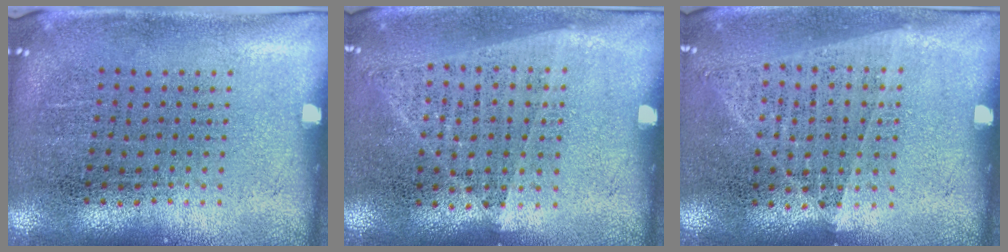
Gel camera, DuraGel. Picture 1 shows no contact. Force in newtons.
{"total": 1.0, "press": 0.9, "slide": 0.5}
{"total": 1.0, "press": 1.0, "slide": 0.3}